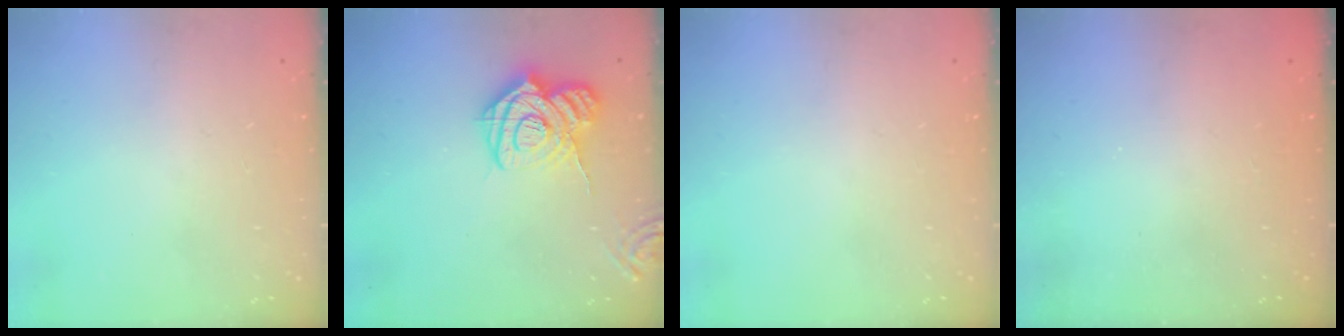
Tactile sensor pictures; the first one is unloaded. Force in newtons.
{"total": 14.7, "press": 14.6, "slide": 1.5}
{"total": 0.0}
{"total": 2.3, "press": 2.2, "slide": 0.8}